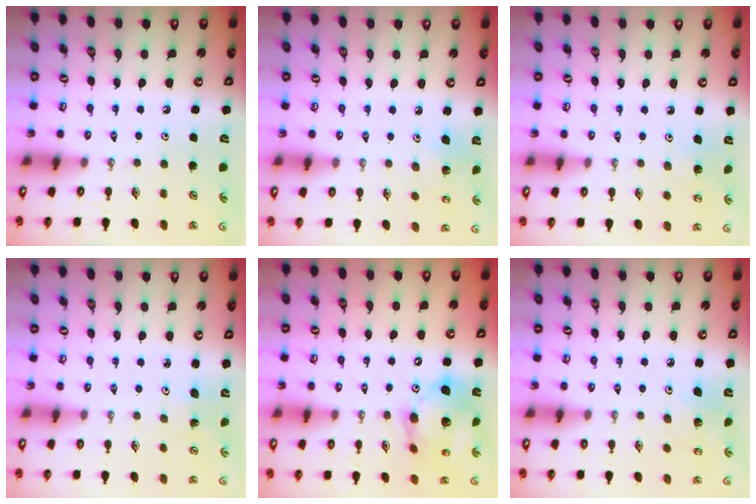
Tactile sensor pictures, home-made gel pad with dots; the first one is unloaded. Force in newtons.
{"total": 4.2, "press": 3.6, "slide": 2.2}
{"total": 4.2, "press": 4.2, "slide": 0.4}
{"total": 2.5, "press": 2.5, "slide": 0.2}
{"total": 16.6, "press": 16.5, "slide": 2.0}
{"total": 5.6, "press": 5.1, "slide": 2.3}